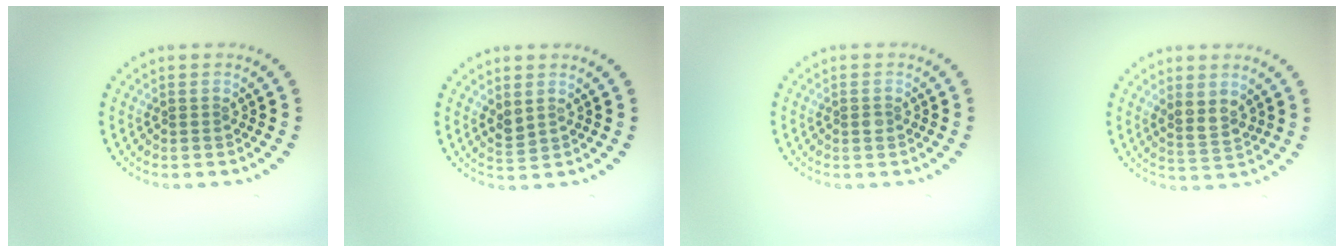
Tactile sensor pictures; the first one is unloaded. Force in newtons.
{"total": 1.1, "press": 1.0, "slide": 0.6}
{"total": 0.8, "press": 0.8, "slide": 0.2}
{"total": 2.2, "press": 1.9, "slide": 1.1}